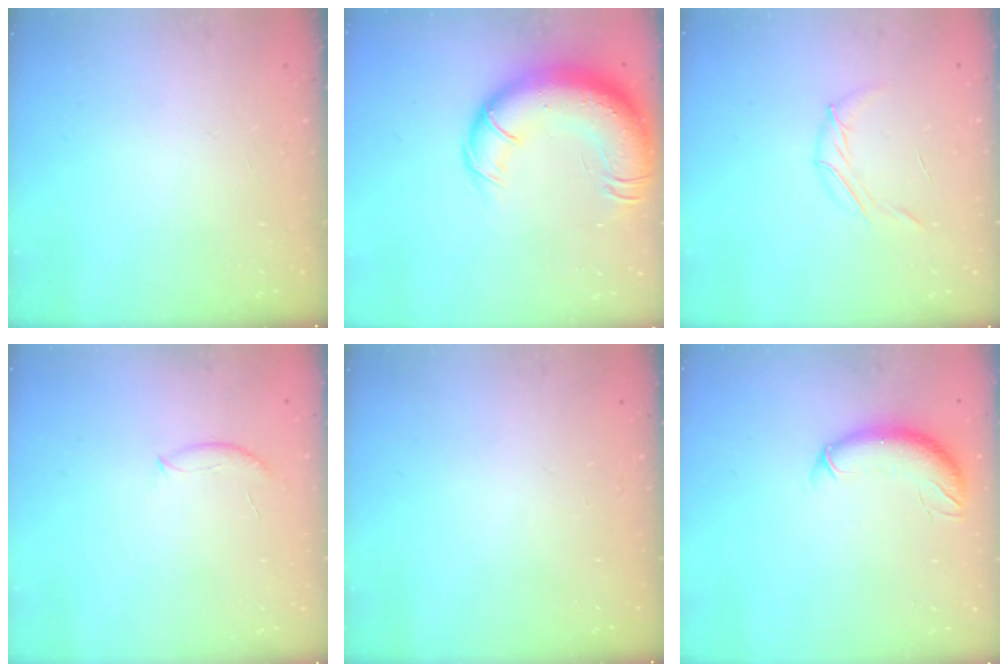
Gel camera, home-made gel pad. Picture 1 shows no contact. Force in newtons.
{"total": 22.6, "press": 22.0, "slide": 5.3}
{"total": 6.2, "press": 6.0, "slide": 1.3}
{"total": 6.0, "press": 5.9, "slide": 1.3}
{"total": 0.0}
{"total": 10.5, "press": 10.3, "slide": 1.9}